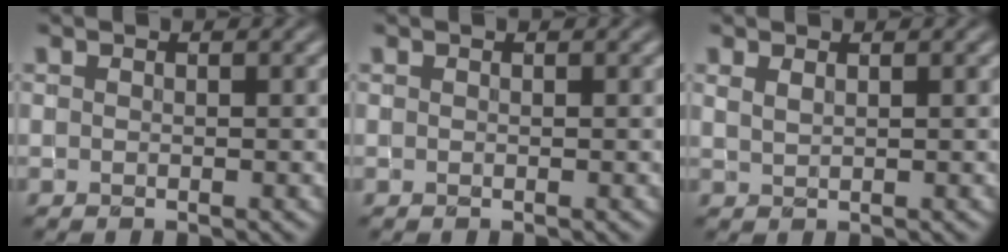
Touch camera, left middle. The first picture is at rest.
{"total": 0.0}
{"total": 1.0, "force": [0.7, 0.3, 0.6], "torque": [-0.016, 0.000, 0.016]}